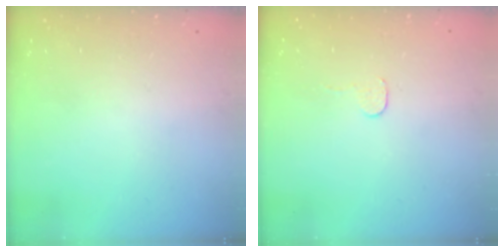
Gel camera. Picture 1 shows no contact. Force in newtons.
{"total": 2.7, "press": 2.7, "slide": 0.2}